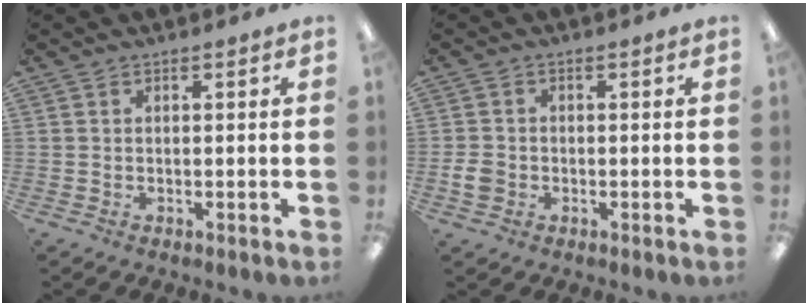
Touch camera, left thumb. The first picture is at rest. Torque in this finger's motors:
{"motor_torque": [-0.26, 0.33, 0.14, -0.08, 0.00]}